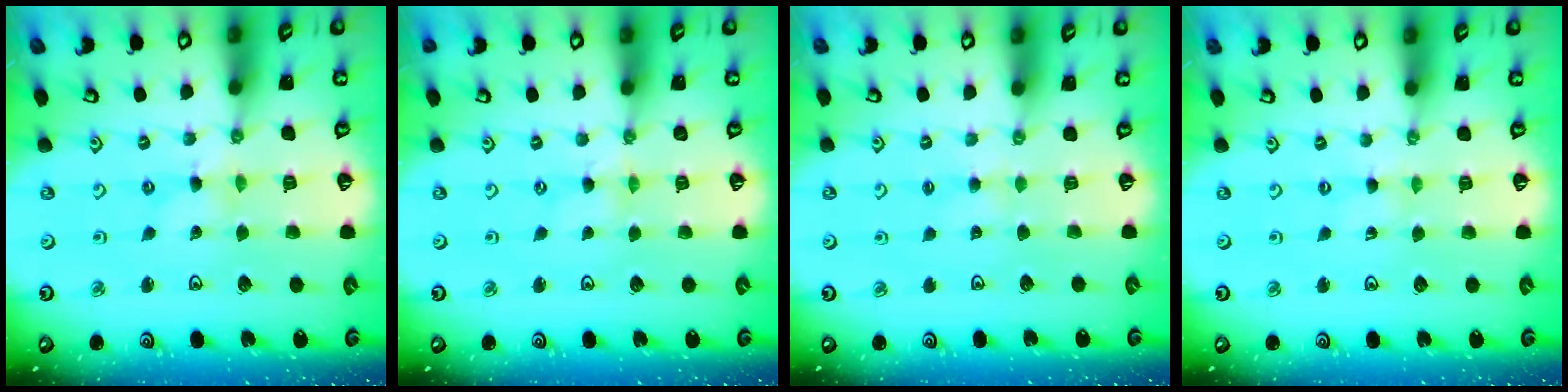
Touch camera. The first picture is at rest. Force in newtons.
{"total": 0.0}
{"total": 1.7, "press": 1.7, "slide": 0.4}
{"total": 0.0}